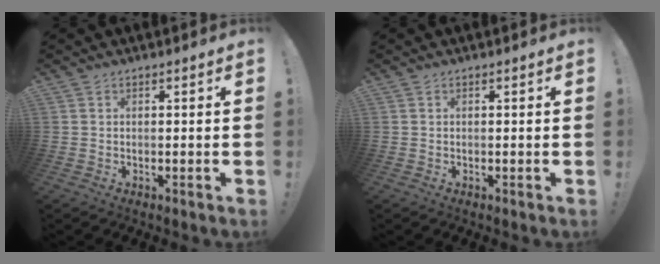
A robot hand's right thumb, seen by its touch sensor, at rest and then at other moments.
{"total": 0.0}